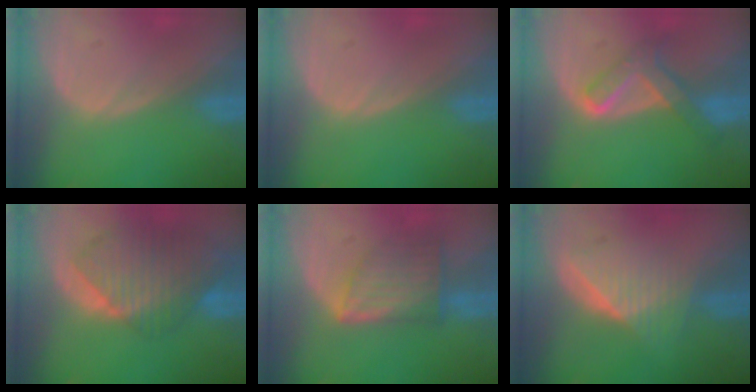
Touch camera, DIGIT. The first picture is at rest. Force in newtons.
{"total": 0.0}
{"total": 5.9, "press": 5.7, "slide": 1.6}
{"total": 10.3, "press": 8.9, "slide": 5.2}
{"total": 7.3, "press": 6.6, "slide": 3.2}
{"total": 6.5, "press": 5.8, "slide": 2.8}